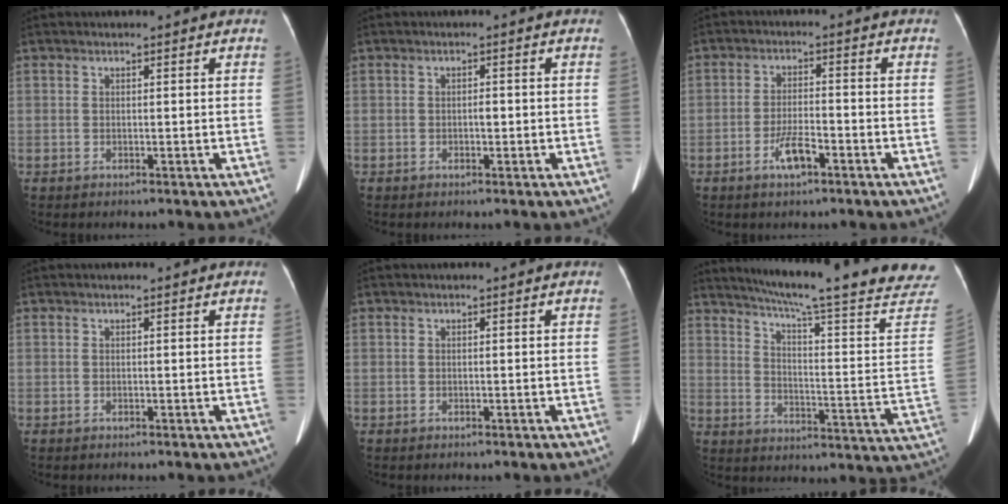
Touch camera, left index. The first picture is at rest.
{"total": 1.2, "force": [-0.4, 0.6, 0.9], "torque": [-0.013, 0.002, -0.008]}
{"total": 4.3, "force": [-2.6, 1.1, 3.3], "torque": [-0.068, 0.000, -0.048]}
{"total": 0.0}
{"total": 0.0}
{"total": 28.3, "force": [24.5, 0.7, 14.1], "torque": [-0.205, -0.088, 0.298]}